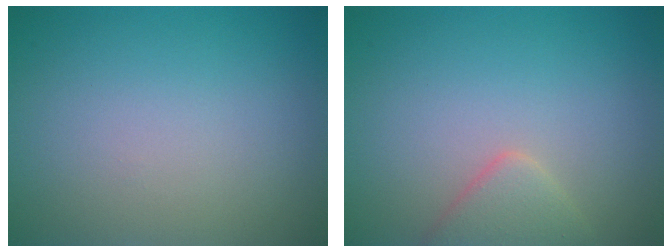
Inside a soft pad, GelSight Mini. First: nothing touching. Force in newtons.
{"total": 2.3, "press": 2.3, "slide": 0.2}